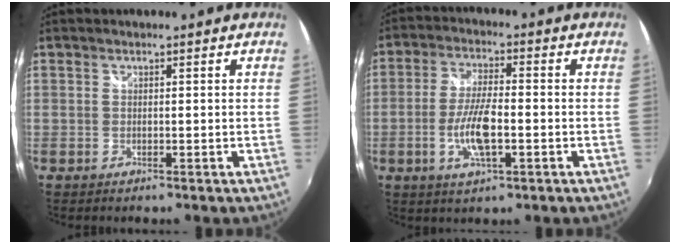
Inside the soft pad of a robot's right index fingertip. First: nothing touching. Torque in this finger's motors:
{"motor_torque": [0.28, -0.11, 0.48, 0.09]}